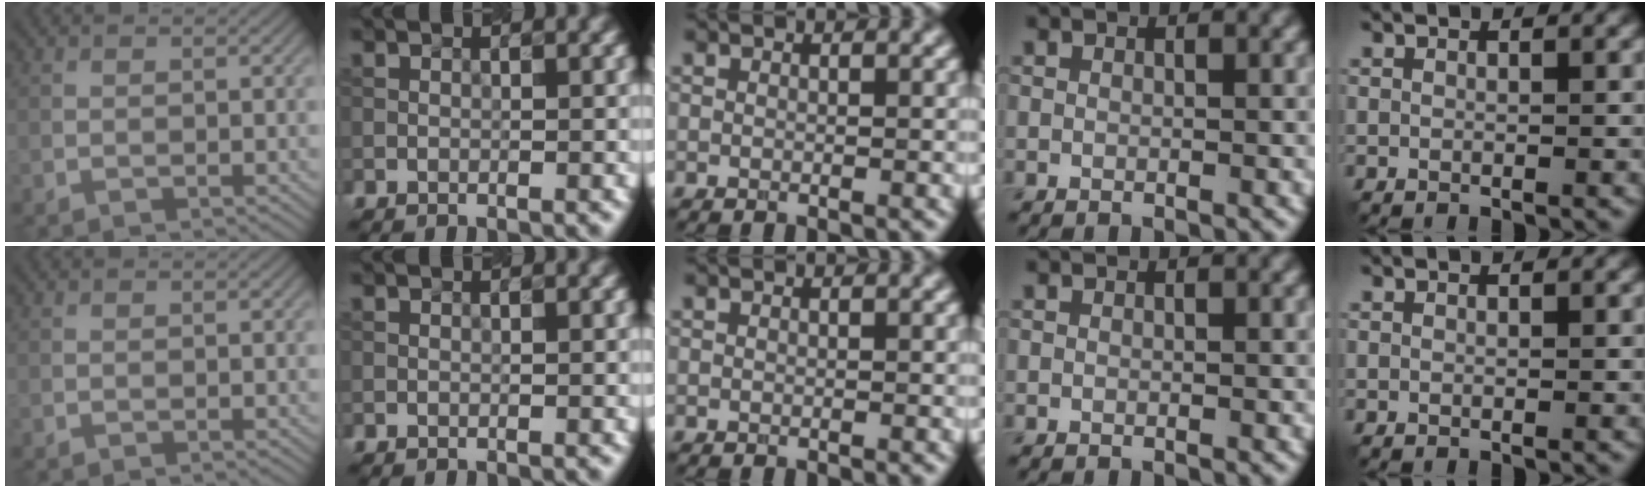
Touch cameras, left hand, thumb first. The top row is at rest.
{}